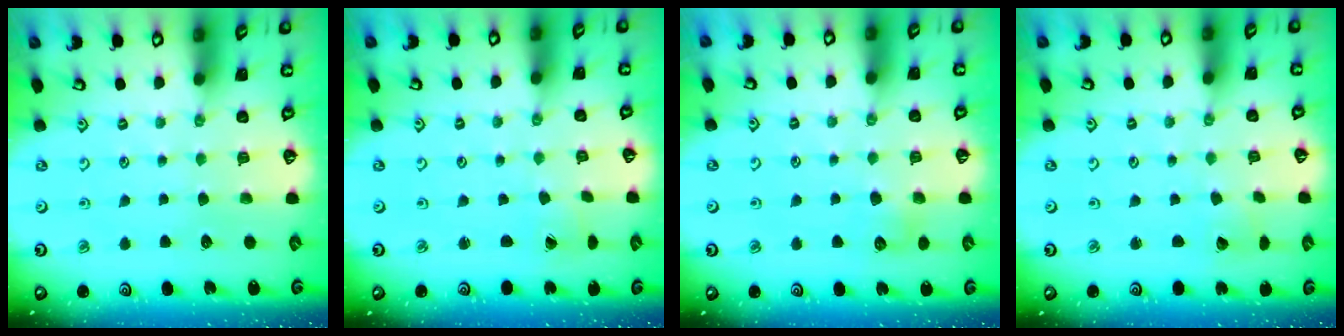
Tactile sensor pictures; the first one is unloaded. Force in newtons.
{"total": 1.5, "press": 1.5, "slide": 0.0}
{"total": 5.6, "press": 5.6, "slide": 0.5}
{"total": 1.8, "press": 1.7, "slide": 0.3}